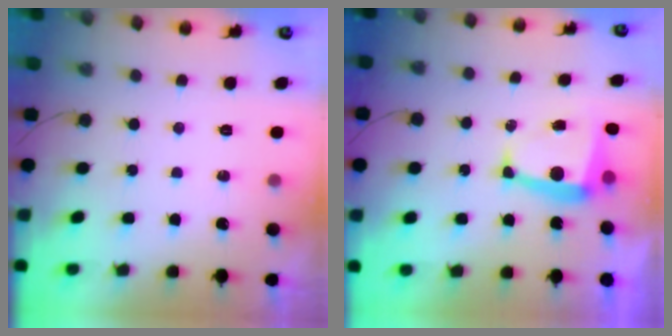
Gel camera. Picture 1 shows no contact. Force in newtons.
{"total": 6.5, "press": 6.4, "slide": 0.5}